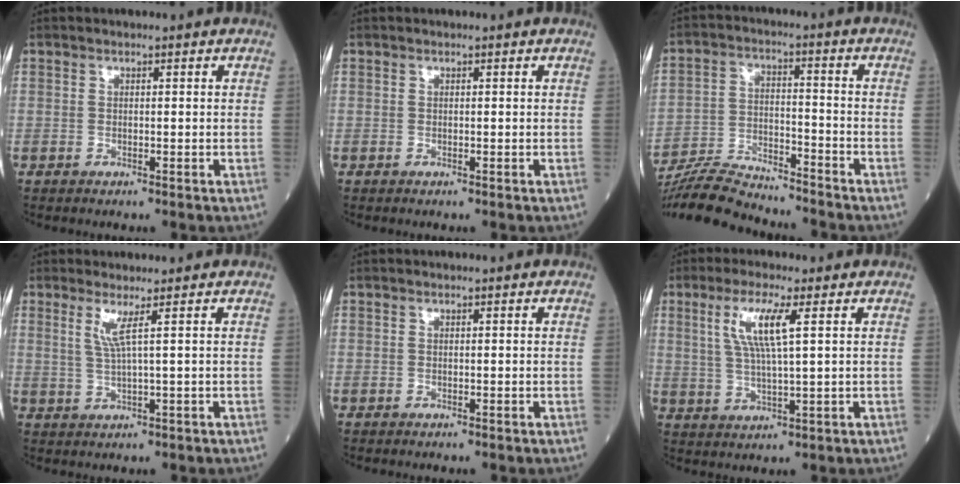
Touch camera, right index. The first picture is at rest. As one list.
[{"total": 0.0}, {"total": 11.0, "force": [-10.8, 0.7, 2.1], "torque": [-0.042, 0.000, -0.196]}, {"total": 2.9, "force": [1.2, -0.8, 2.5], "torque": [-0.055, -0.007, 0.027]}, {"total": 0.0}, {"total": 7.0, "force": [2.4, 0.3, 6.6], "torque": [-0.138, 0.004, 0.050]}]